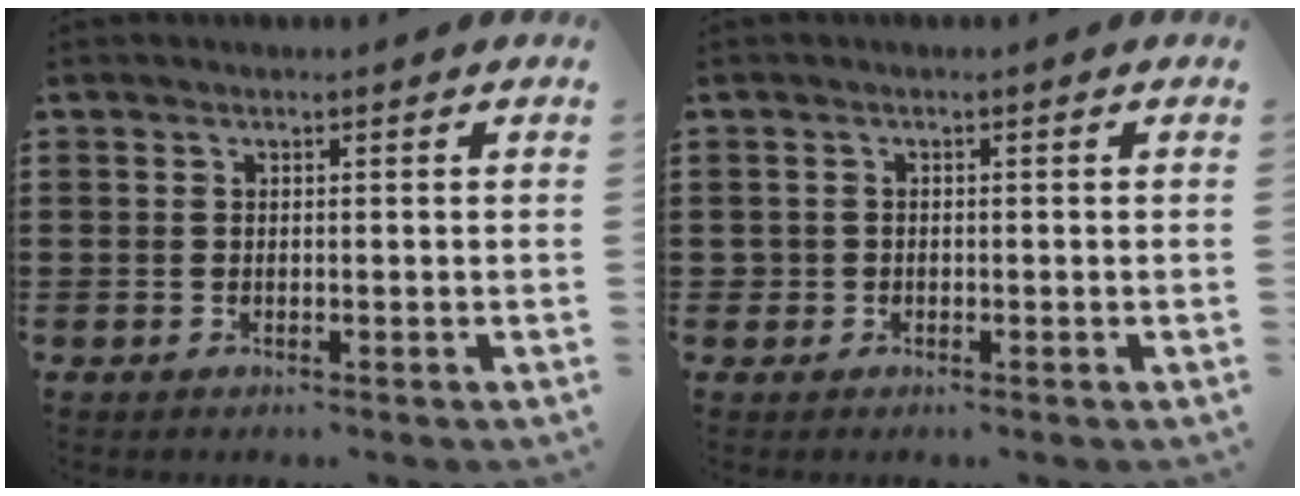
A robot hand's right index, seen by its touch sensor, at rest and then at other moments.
{"total": 1.1, "force": [-0.2, 1.0, 0.2], "torque": [-0.006, 0.005, -0.007]}